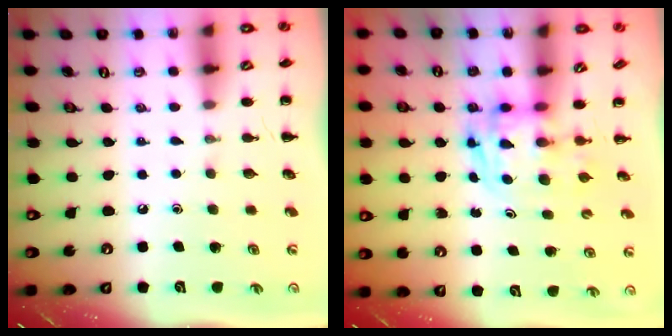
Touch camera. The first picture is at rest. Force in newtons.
{"total": 2.7, "press": 2.7, "slide": 0.5}